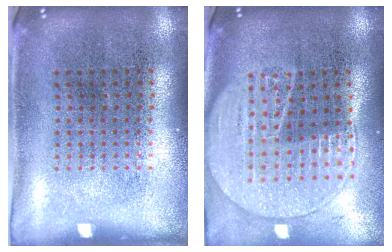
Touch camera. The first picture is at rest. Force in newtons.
{"total": 2.0, "press": 1.8, "slide": 0.9}